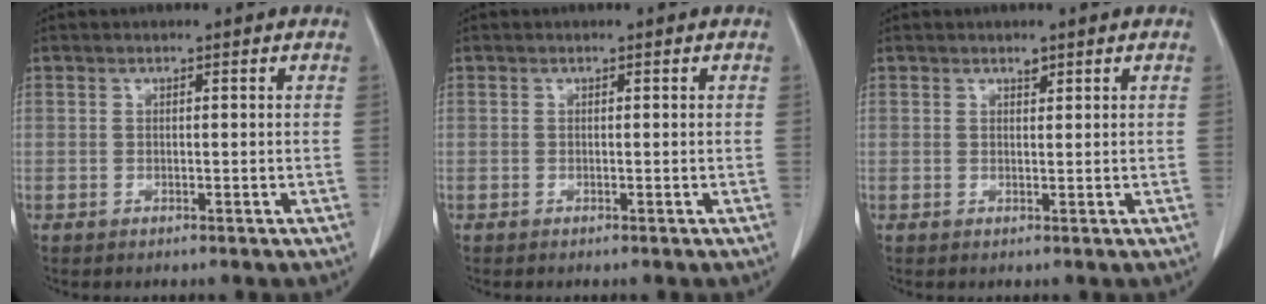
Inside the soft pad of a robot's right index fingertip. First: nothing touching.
{"total": 0.0}
{"total": 0.8, "force": [0.6, 0.3, 0.3], "torque": [-0.010, -0.007, 0.008]}